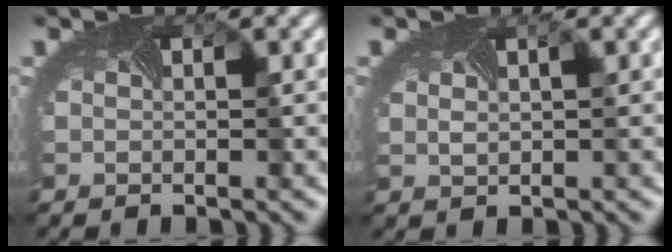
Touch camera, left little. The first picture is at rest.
{"total": 1.1, "force": [0.5, 0.6, 0.8], "torque": [-0.022, 0.006, 0.015]}